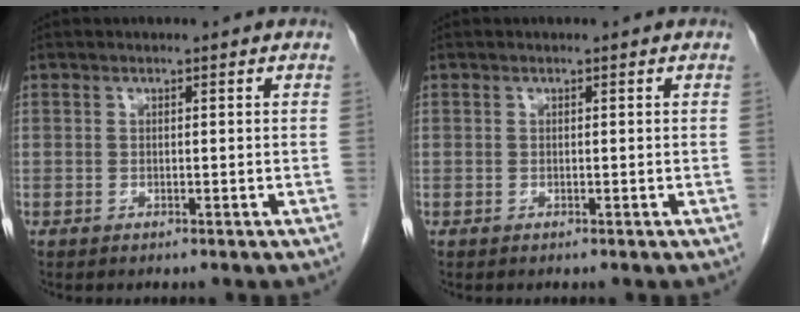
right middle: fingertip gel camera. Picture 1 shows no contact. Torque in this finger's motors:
{"motor_torque": [0.00, 0.00, 0.00, 0.00]}